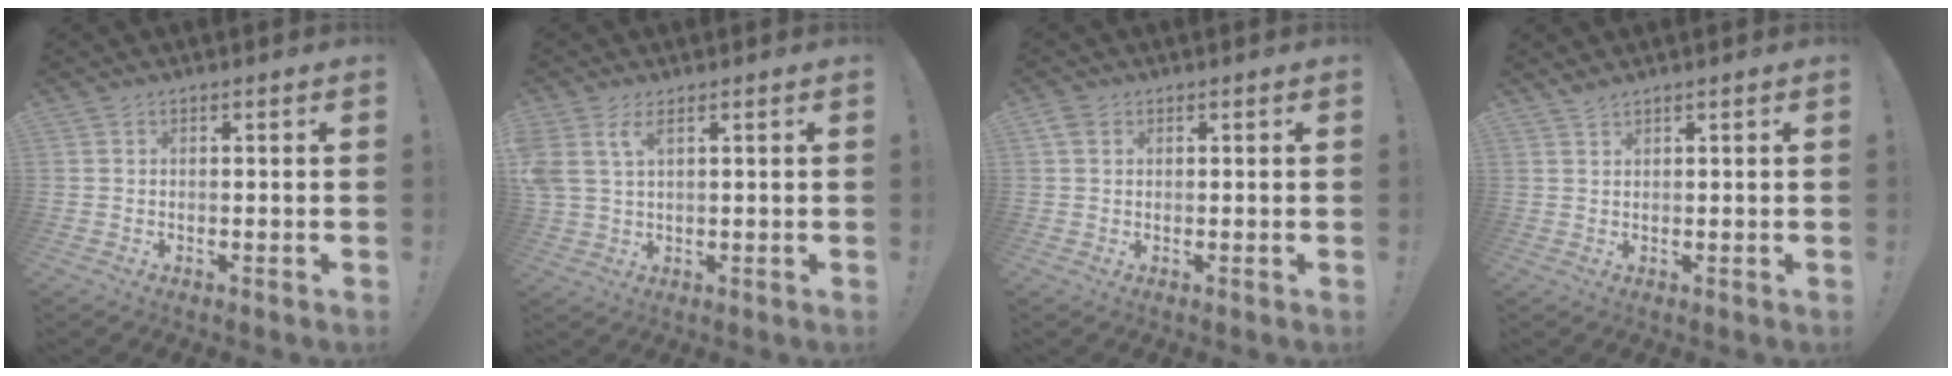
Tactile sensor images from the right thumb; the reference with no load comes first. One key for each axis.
{"total": 5.6, "fx": 2.6, "fy": 2.5, "fz": 4.2, "tx": -0.089, "ty": -0.009, "tz": 0.047}
{"total": 2.6, "fx": 1.2, "fy": 1.9, "fz": 1.3, "tx": -0.018, "ty": -0.001, "tz": 0.022}
{"total": 1.6, "fx": 1.5, "fy": 0.3, "fz": 0.7, "tx": -0.005, "ty": -0.007, "tz": 0.026}